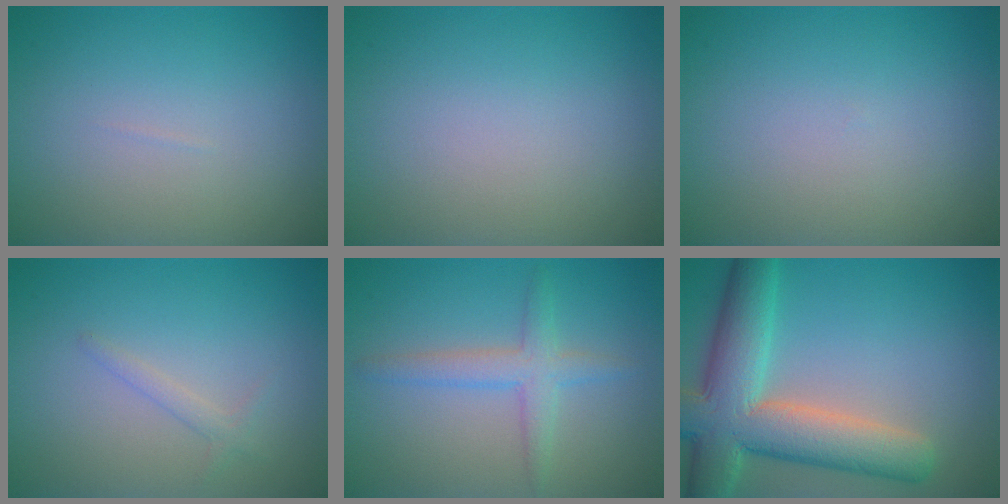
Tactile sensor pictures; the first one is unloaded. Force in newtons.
{"total": 0.0}
{"total": 0.0}
{"total": 1.0, "press": 1.0, "slide": 0.0}
{"total": 2.7, "press": 2.7, "slide": 0.2}
{"total": 9.9, "press": 9.9, "slide": 0.6}